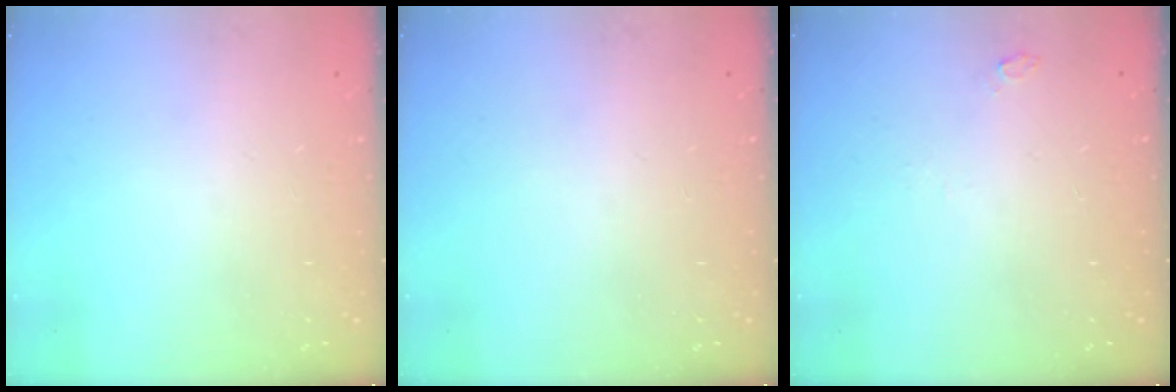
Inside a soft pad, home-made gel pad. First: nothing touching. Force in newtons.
{"total": 0.0}
{"total": 11.4, "press": 3.1, "slide": 11.0}